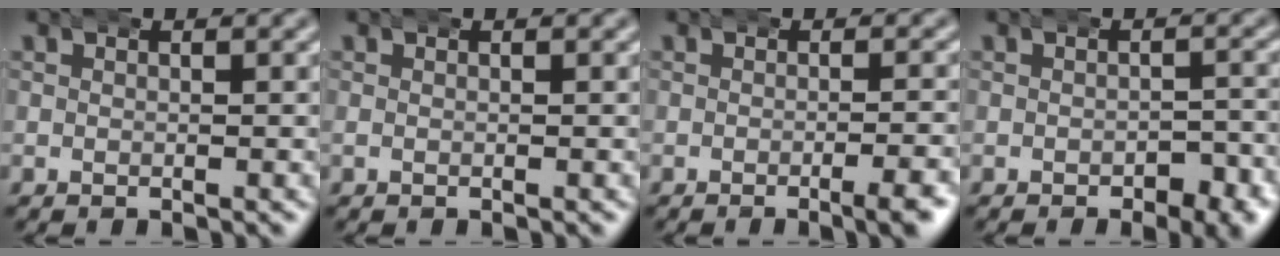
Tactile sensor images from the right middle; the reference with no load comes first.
{"total": 0.0}
{"total": 2.3, "force": [-1.4, -0.2, 1.9], "torque": [-0.025, 0.005, -0.025]}
{"total": 2.6, "force": [-1.9, 1.0, 1.4], "torque": [-0.020, -0.007, -0.030]}